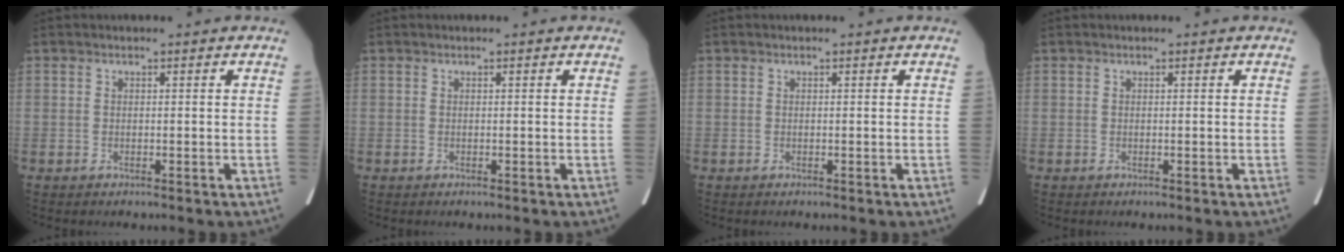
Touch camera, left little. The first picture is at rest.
{"total": 0.0}
{"total": 0.0}
{"total": 0.0}